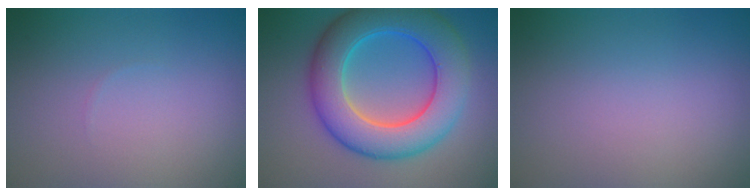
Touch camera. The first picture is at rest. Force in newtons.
{"total": 9.9, "press": 9.9, "slide": 0.3}
{"total": 0.0}